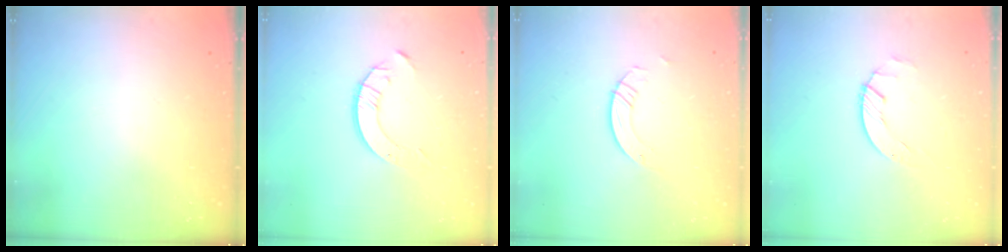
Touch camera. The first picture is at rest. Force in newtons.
{"total": 4.2, "press": 4.2, "slide": 0.5}
{"total": 2.2, "press": 2.2, "slide": 0.2}
{"total": 0.6, "press": 0.6, "slide": 0.1}